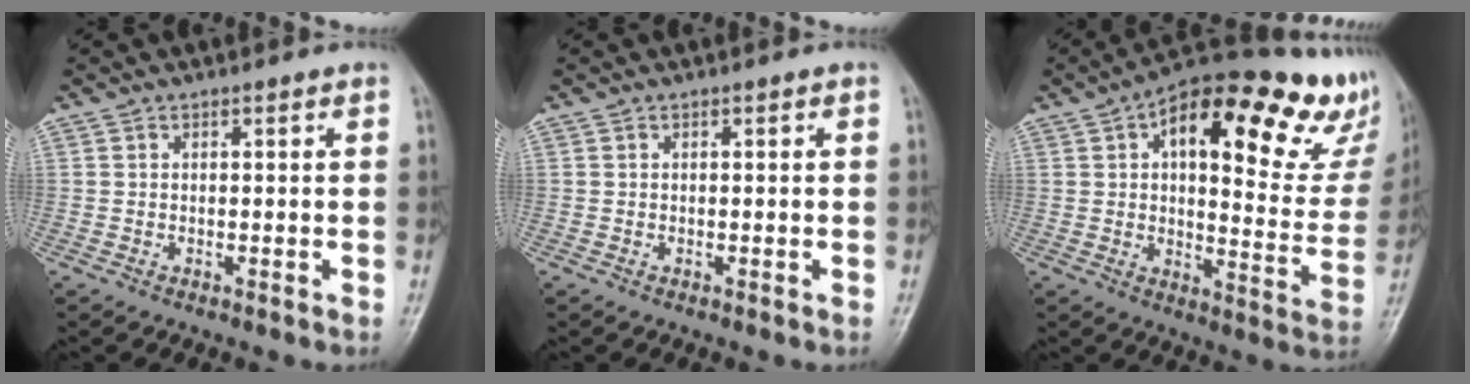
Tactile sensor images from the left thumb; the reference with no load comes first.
{"total": 0.0}
{"total": 30.2, "force": [14.8, 11.8, 23.5], "torque": [-0.273, -0.009, 0.200]}